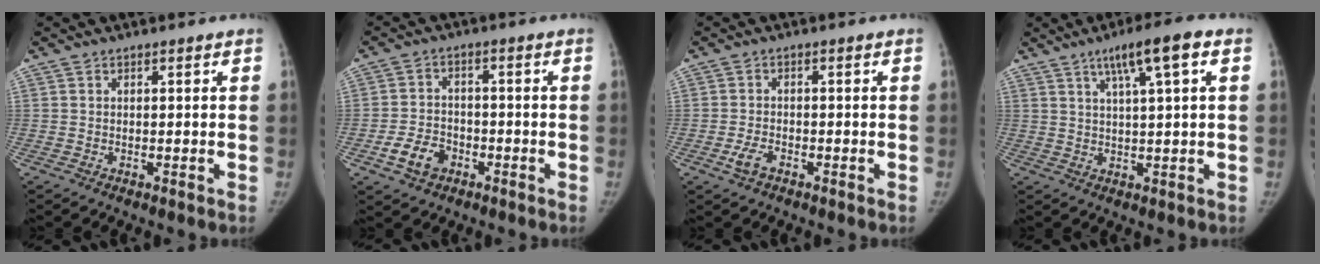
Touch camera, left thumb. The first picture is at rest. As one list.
[{"total": 6.4, "force": [-3.2, 4.7, 3.1], "torque": [-0.045, 0.021, -0.055]}, {"total": 3.1, "force": [-1.8, 1.6, 1.9], "torque": [-0.040, 0.010, -0.033]}, {"total": 8.4, "force": [3.8, 0.9, 7.4], "torque": [-0.125, 0.003, 0.060]}]